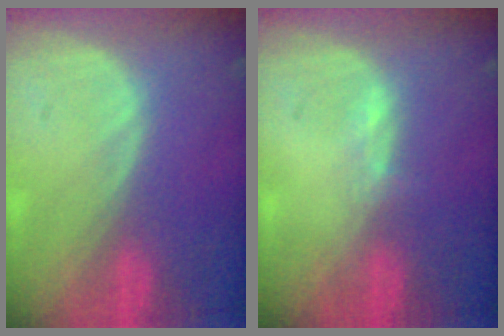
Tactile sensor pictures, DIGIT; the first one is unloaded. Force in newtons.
{"total": 1.0, "press": 0.8, "slide": 0.5}